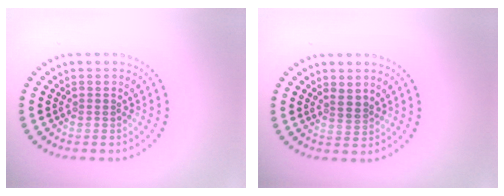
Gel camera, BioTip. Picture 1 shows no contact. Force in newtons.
{"total": 1.0, "press": 0.8, "slide": 0.7}